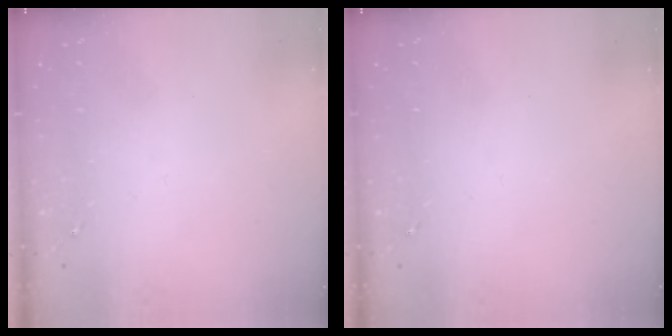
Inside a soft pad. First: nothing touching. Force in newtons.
{"total": 0.0}